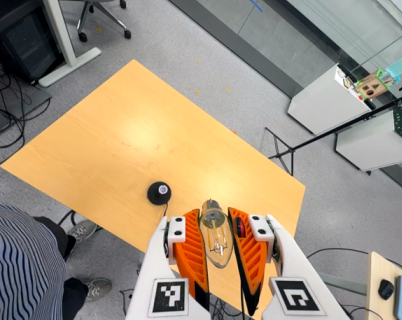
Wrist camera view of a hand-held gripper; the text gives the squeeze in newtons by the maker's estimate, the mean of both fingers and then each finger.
{"total": 23.9, "left": 26.1, "right": 21.8}